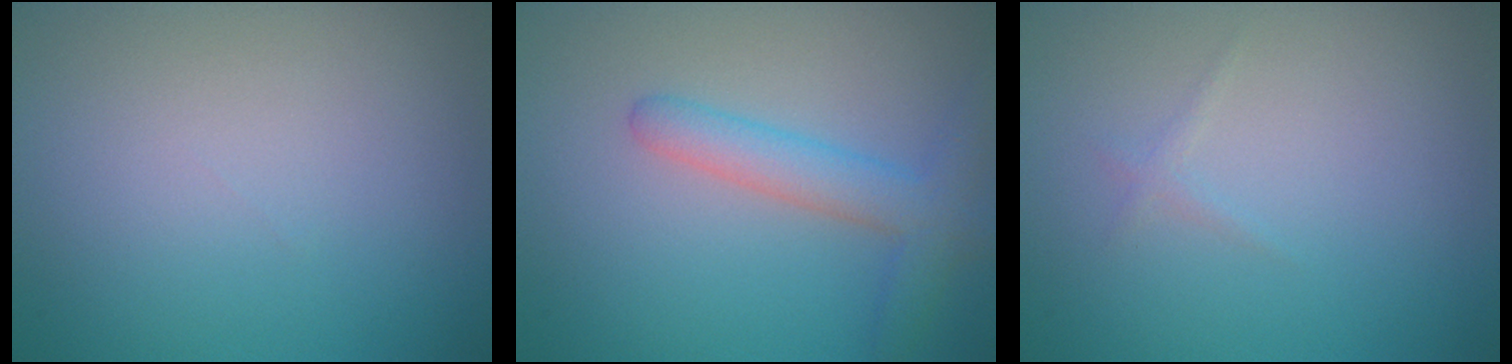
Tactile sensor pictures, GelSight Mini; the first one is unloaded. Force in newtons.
{"total": 3.5, "press": 3.5, "slide": 0.2}
{"total": 0.6, "press": 0.6, "slide": 0.0}